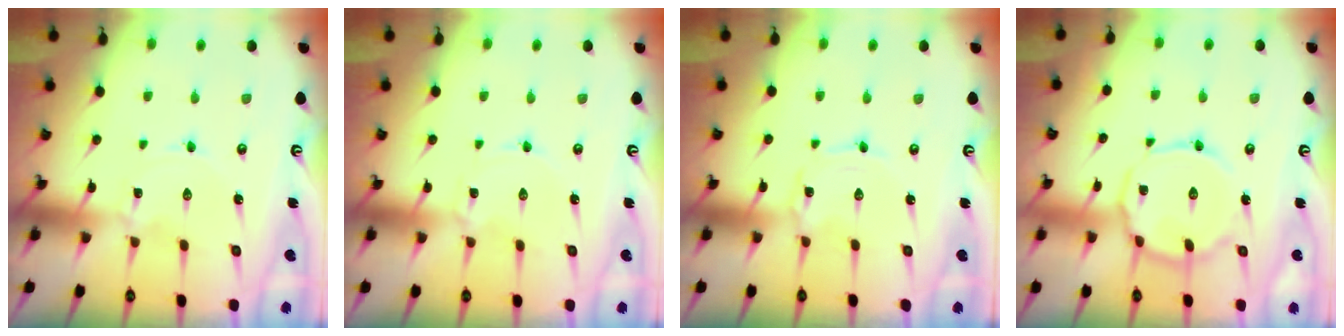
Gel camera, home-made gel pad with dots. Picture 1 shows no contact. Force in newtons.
{"total": 2.2, "press": 2.2, "slide": 0.3}
{"total": 1.2, "press": 1.2, "slide": 0.1}
{"total": 12.4, "press": 12.4, "slide": 0.9}